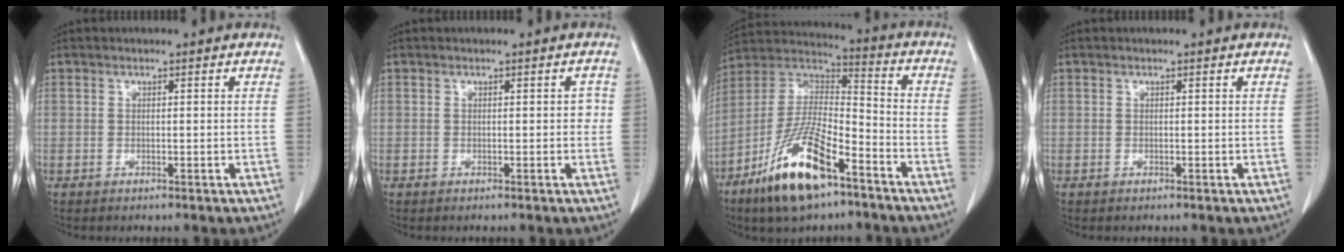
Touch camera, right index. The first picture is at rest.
{"total": 1.2, "force": [0.0, 0.8, 0.9], "torque": [0.000, 0.006, -0.002]}
{"total": 16.9, "force": [-10.0, 4.7, 12.8], "torque": [-0.261, -0.008, -0.183]}
{"total": 0.0}